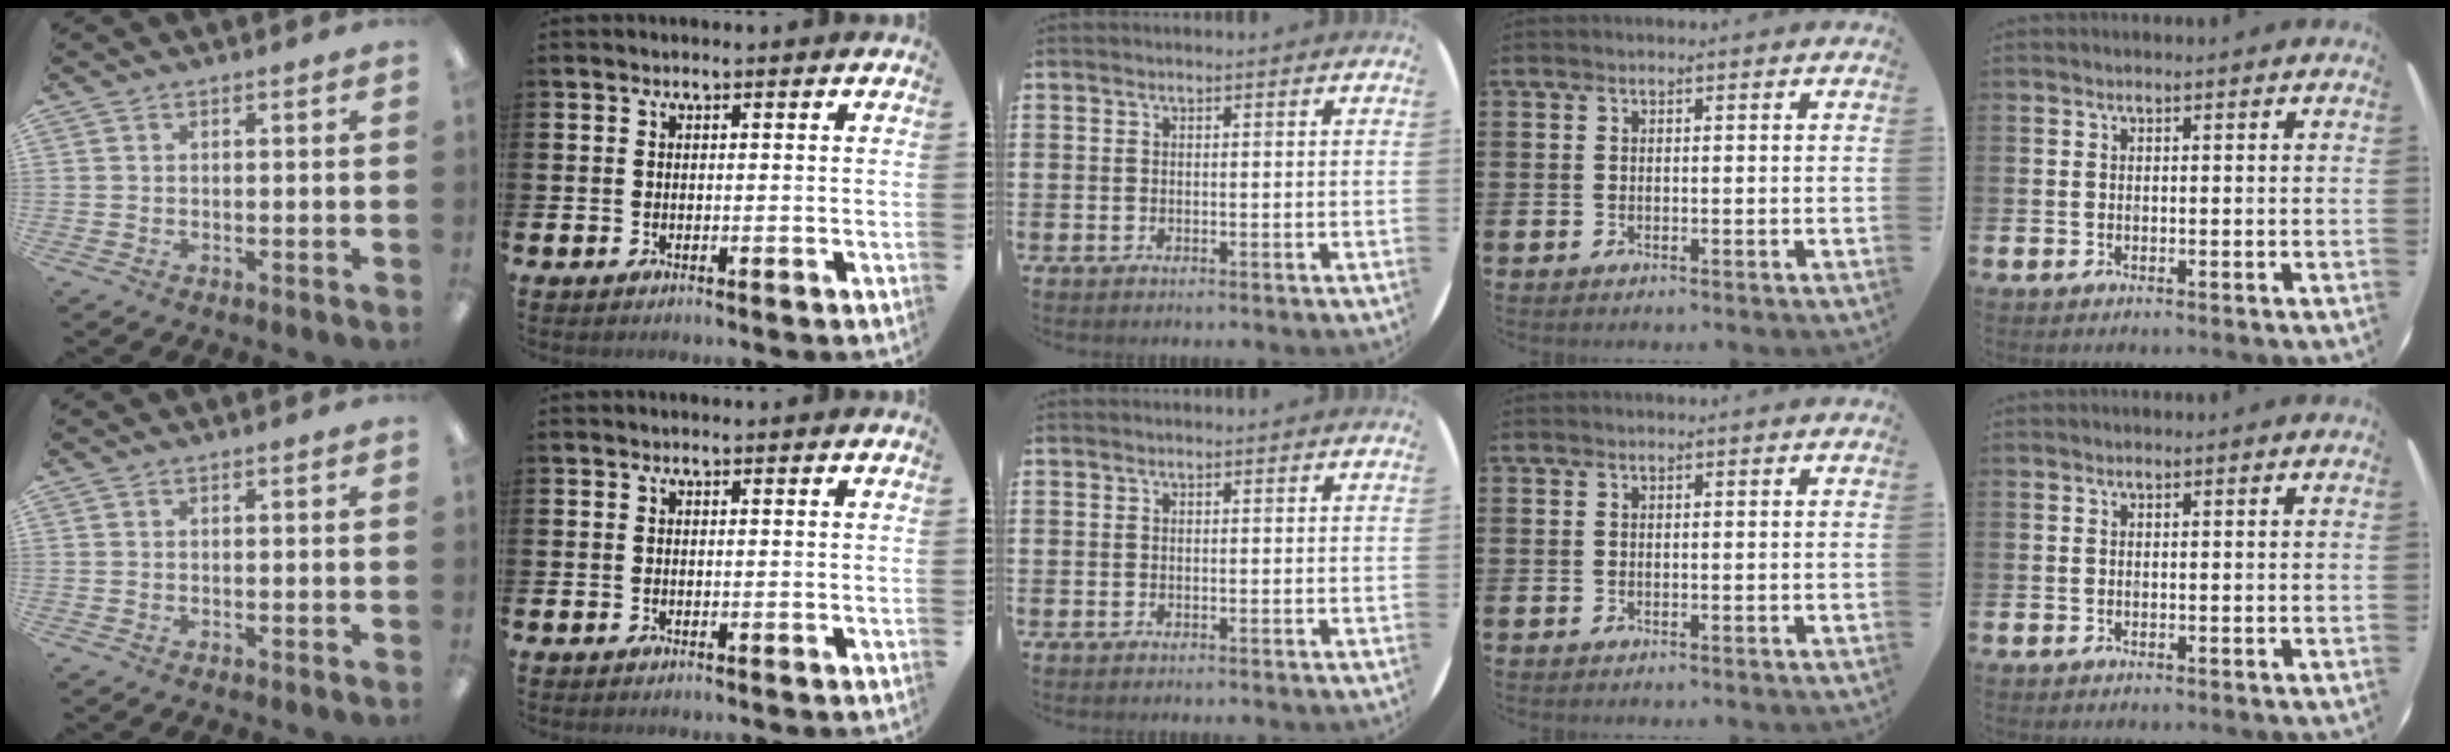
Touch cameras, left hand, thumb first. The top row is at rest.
{}